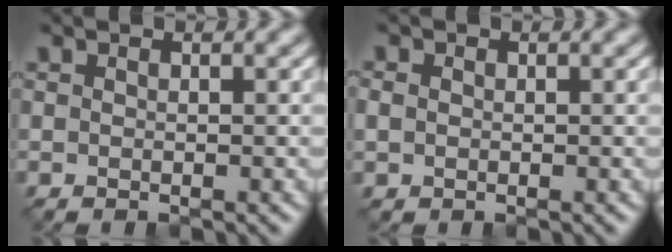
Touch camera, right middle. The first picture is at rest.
{"total": 1.2, "force": [0.1, 1.1, 0.4], "torque": [-0.007, 0.000, -0.001]}